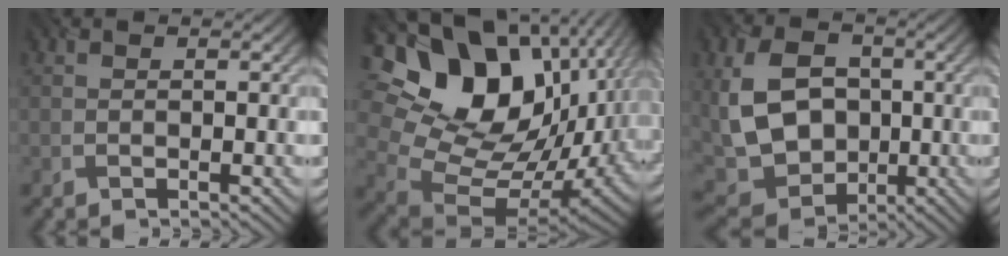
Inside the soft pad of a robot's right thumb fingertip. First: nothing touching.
{"total": 19.3, "force": [5.5, 13.6, 12.5], "torque": [-0.235, -0.027, 0.136]}
{"total": 12.6, "force": [0.1, 9.2, 8.7], "torque": [-0.202, -0.011, 0.005]}